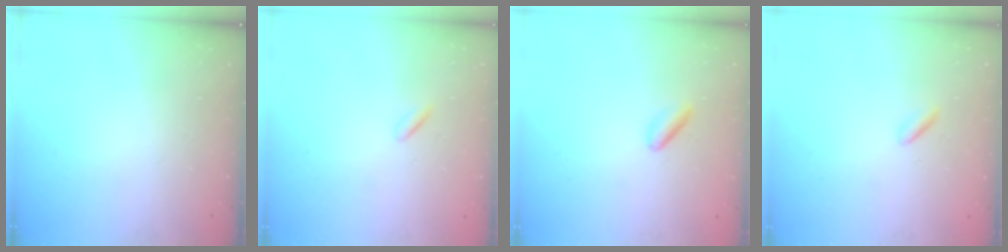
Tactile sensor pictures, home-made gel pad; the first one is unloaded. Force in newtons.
{"total": 0.0}
{"total": 3.0, "press": 2.8, "slide": 1.0}
{"total": 0.0}